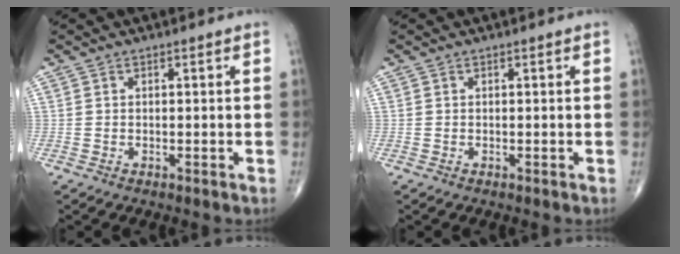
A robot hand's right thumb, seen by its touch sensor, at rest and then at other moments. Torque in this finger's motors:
{"motor_torque": [0.02, 0.00, 0.01, 0.01, 0.01]}